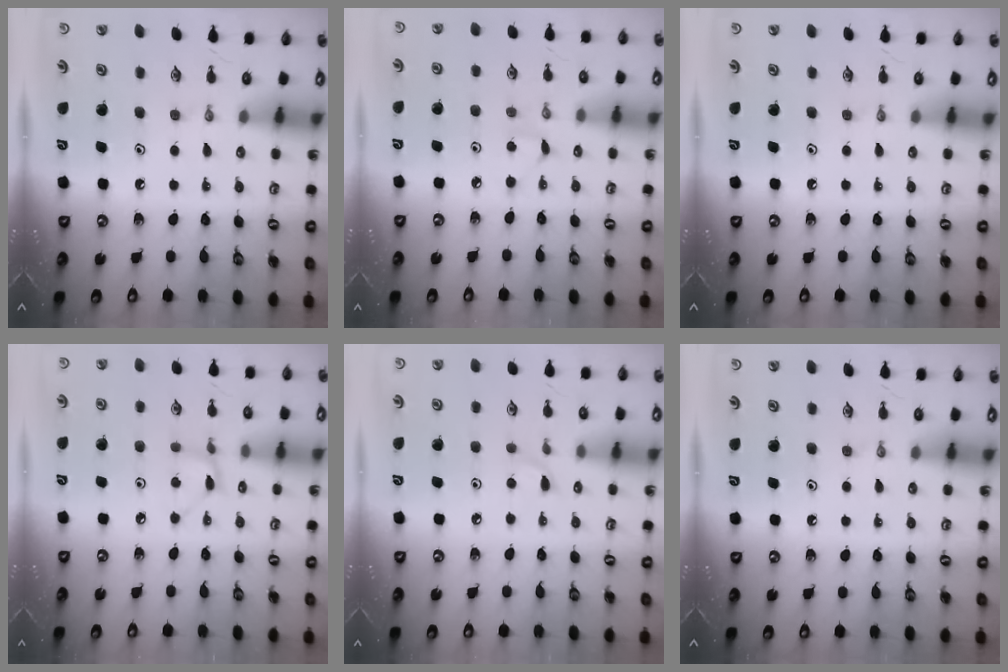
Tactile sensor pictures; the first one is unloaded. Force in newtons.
{"total": 2.9, "press": 2.8, "slide": 0.3}
{"total": 0.0}
{"total": 3.0, "press": 3.0, "slide": 0.1}
{"total": 3.9, "press": 3.8, "slide": 0.5}
{"total": 0.0}